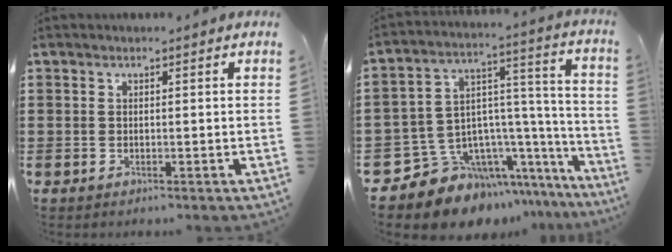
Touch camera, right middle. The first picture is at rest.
{"total": 9.5, "force": [-7.2, 5.9, 2.0], "torque": [-0.066, -0.007, -0.133]}